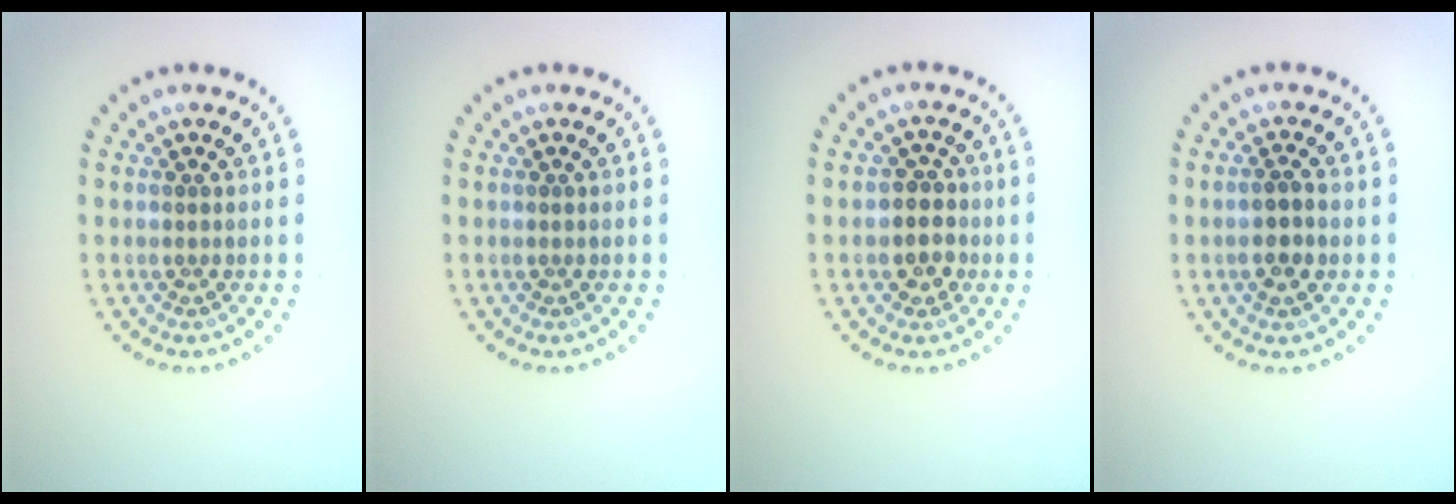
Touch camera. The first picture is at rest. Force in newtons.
{"total": 0.0}
{"total": 2.6, "press": 2.4, "slide": 1.0}
{"total": 2.3, "press": 2.1, "slide": 0.8}